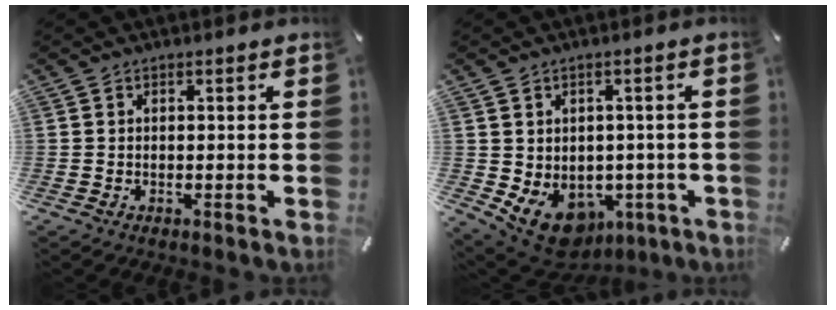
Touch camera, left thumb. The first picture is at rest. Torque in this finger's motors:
{"motor_torque": [1.00, 1.52, 0.25, 0.35, 0.19]}